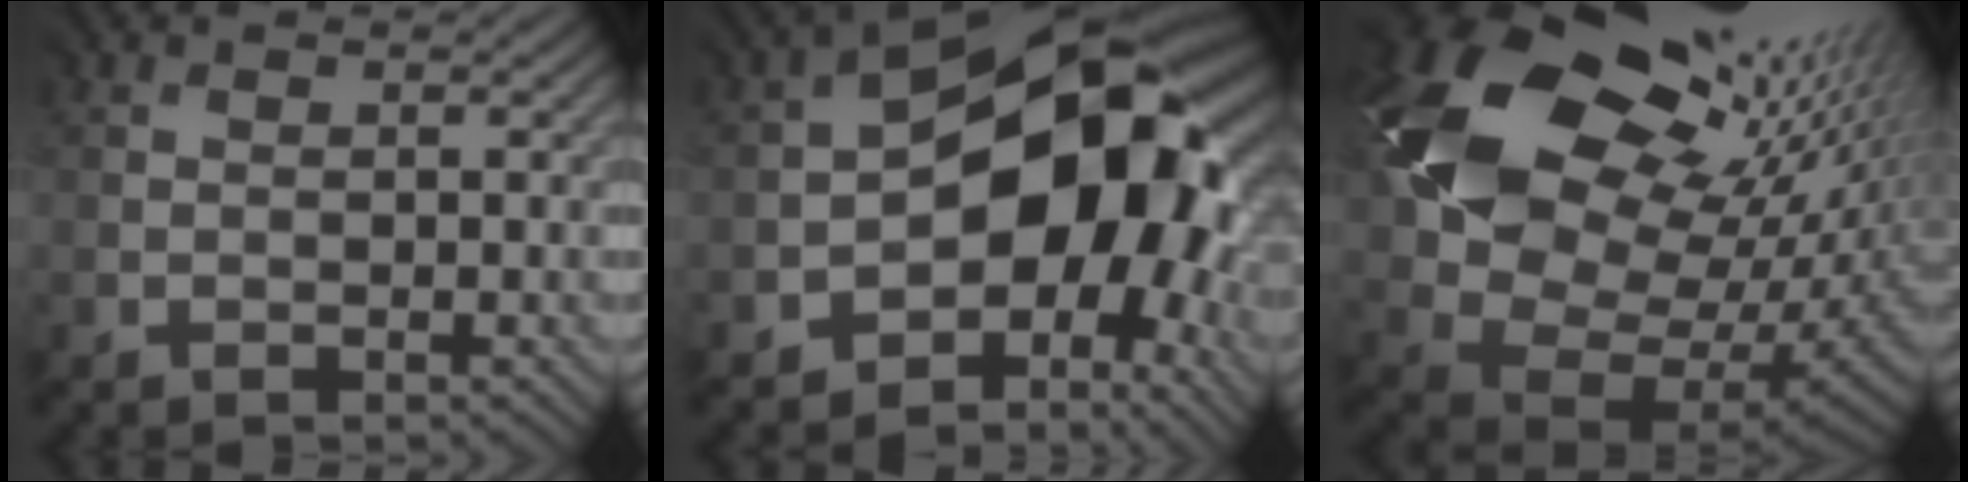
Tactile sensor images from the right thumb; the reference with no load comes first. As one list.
[{"total": 13.5, "force": [-1.9, 8.4, 10.4], "torque": [-0.134, 0.005, -0.041]}, {"total": 18.5, "force": [8.0, 12.2, 11.3], "torque": [-0.267, 0.001, 0.162]}]